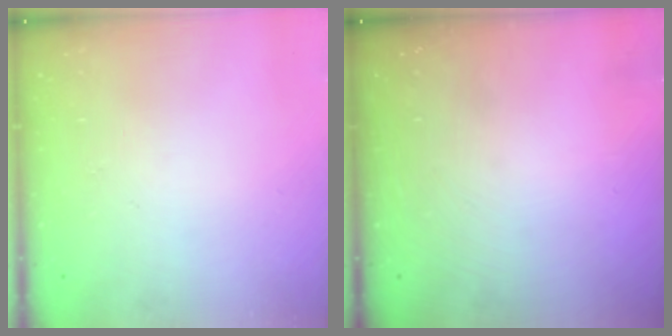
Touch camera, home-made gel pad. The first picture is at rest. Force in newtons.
{"total": 0.0}